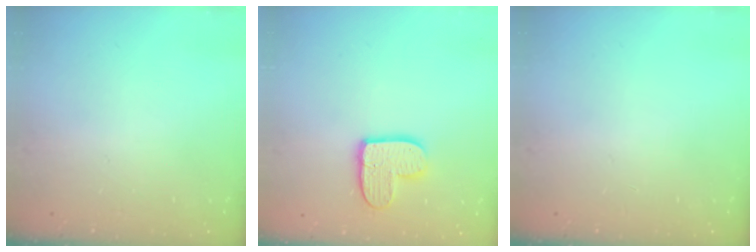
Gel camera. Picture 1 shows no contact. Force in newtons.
{"total": 11.0, "press": 10.9, "slide": 0.9}
{"total": 0.0}